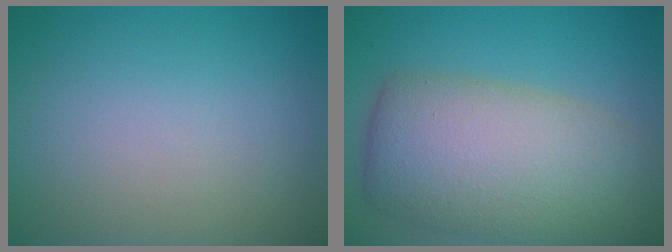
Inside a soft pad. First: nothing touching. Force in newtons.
{"total": 11.0, "press": 11.0, "slide": 0.6}